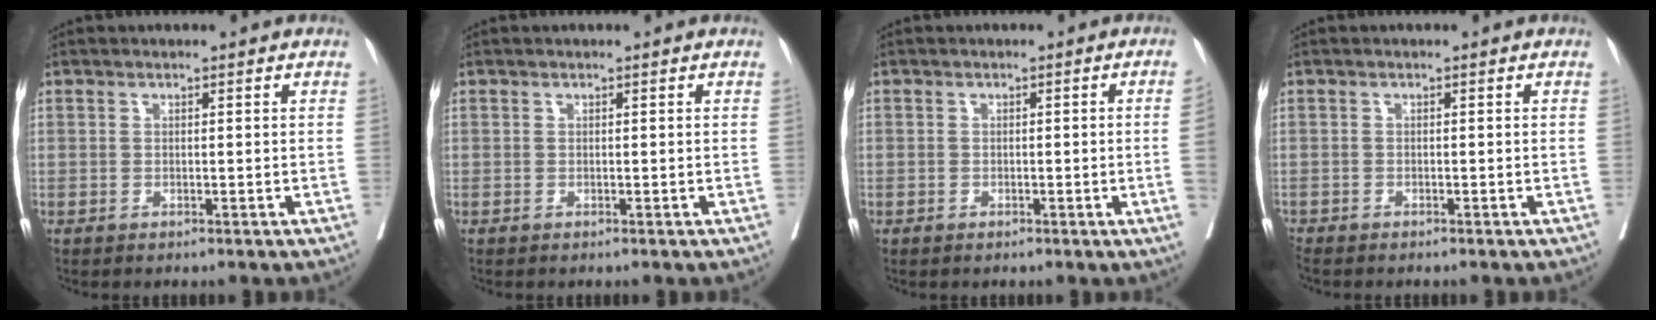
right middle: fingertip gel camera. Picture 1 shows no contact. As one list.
[{"total": 0.0}, {"total": 2.0, "force": [-0.2, -0.5, 1.9], "torque": [-0.024, 0.002, -0.004]}, {"total": 1.1, "force": [-1.0, 0.2, 0.2], "torque": [-0.011, -0.005, -0.021]}]